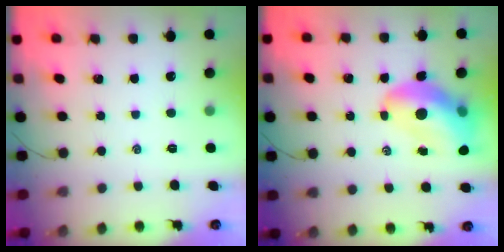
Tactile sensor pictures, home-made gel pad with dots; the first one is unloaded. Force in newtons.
{"total": 13.8, "press": 13.2, "slide": 3.9}